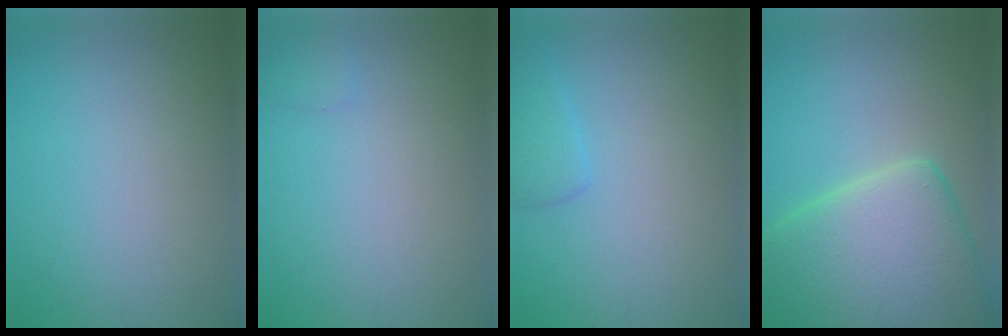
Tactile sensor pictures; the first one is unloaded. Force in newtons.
{"total": 0.7, "press": 0.7, "slide": 0.0}
{"total": 1.8, "press": 1.8, "slide": 0.2}
{"total": 12.2, "press": 12.2, "slide": 0.6}